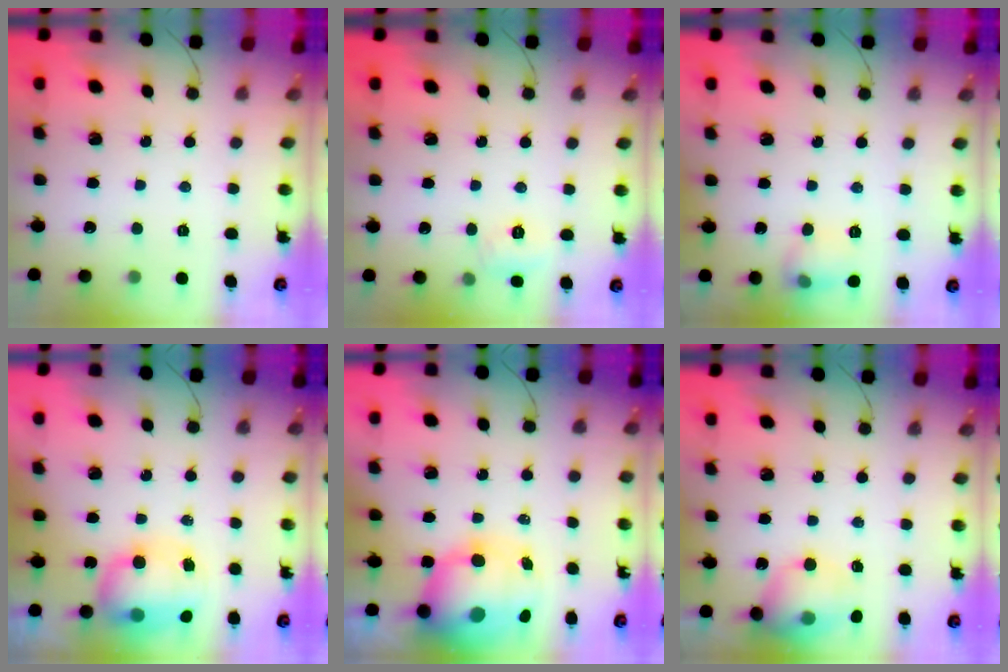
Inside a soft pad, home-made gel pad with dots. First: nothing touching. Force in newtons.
{"total": 6.1, "press": 5.9, "slide": 1.5}
{"total": 7.3, "press": 7.2, "slide": 1.0}
{"total": 9.1, "press": 8.9, "slide": 1.8}
{"total": 15.5, "press": 15.0, "slide": 3.7}
{"total": 13.7, "press": 13.5, "slide": 2.2}